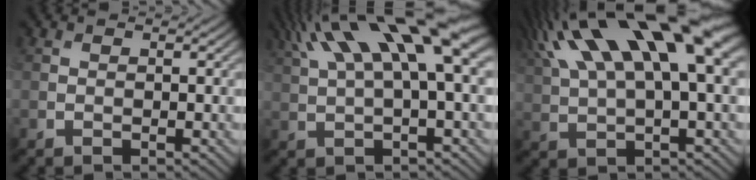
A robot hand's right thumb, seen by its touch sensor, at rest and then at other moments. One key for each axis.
{"total": 14.3, "fx": 6.2, "fy": 3.5, "fz": 12.4, "tx": -0.243, "ty": 0.025, "tz": 0.117}
{"total": 17.7, "fx": 8.4, "fy": 6.0, "fz": 14.4, "tx": -0.305, "ty": 0.043, "tz": 0.150}